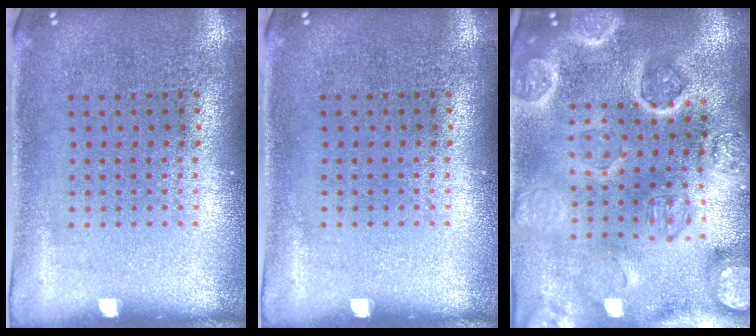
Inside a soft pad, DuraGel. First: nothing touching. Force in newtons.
{"total": 0.0}
{"total": 4.6, "press": 4.1, "slide": 2.0}